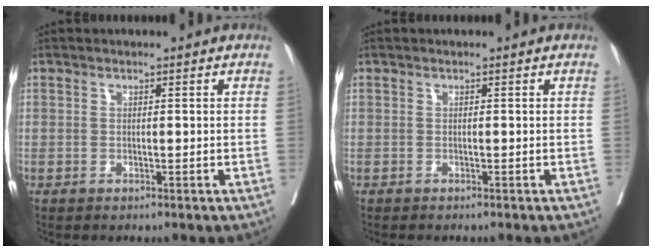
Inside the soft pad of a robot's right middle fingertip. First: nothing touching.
{"total": 0.9, "force": [-0.8, 0.1, 0.3], "torque": [0.000, 0.001, -0.012]}